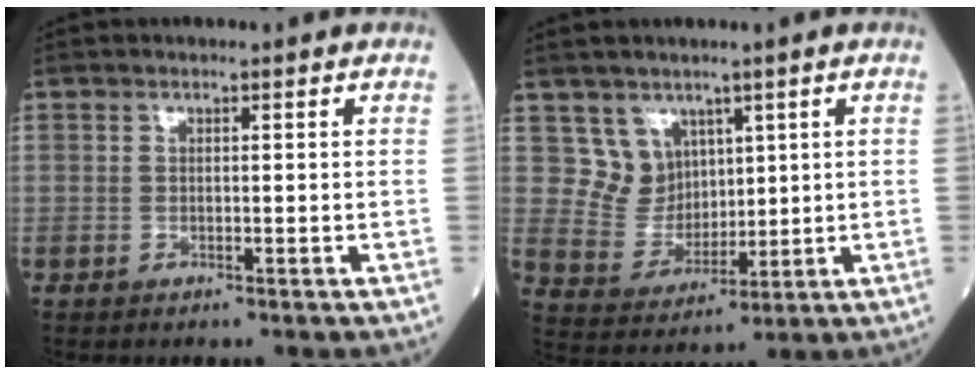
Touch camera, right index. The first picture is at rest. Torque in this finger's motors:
{"motor_torque": [-0.08, 0.17, 0.02, -0.01]}